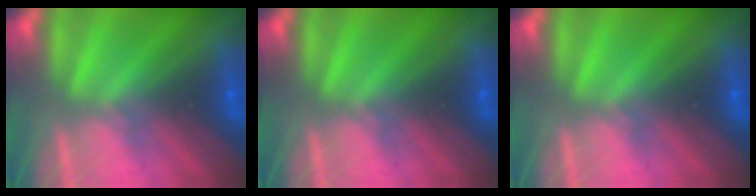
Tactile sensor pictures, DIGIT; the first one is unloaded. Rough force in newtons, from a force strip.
{"total": 0.0}
{"total": 0.0}